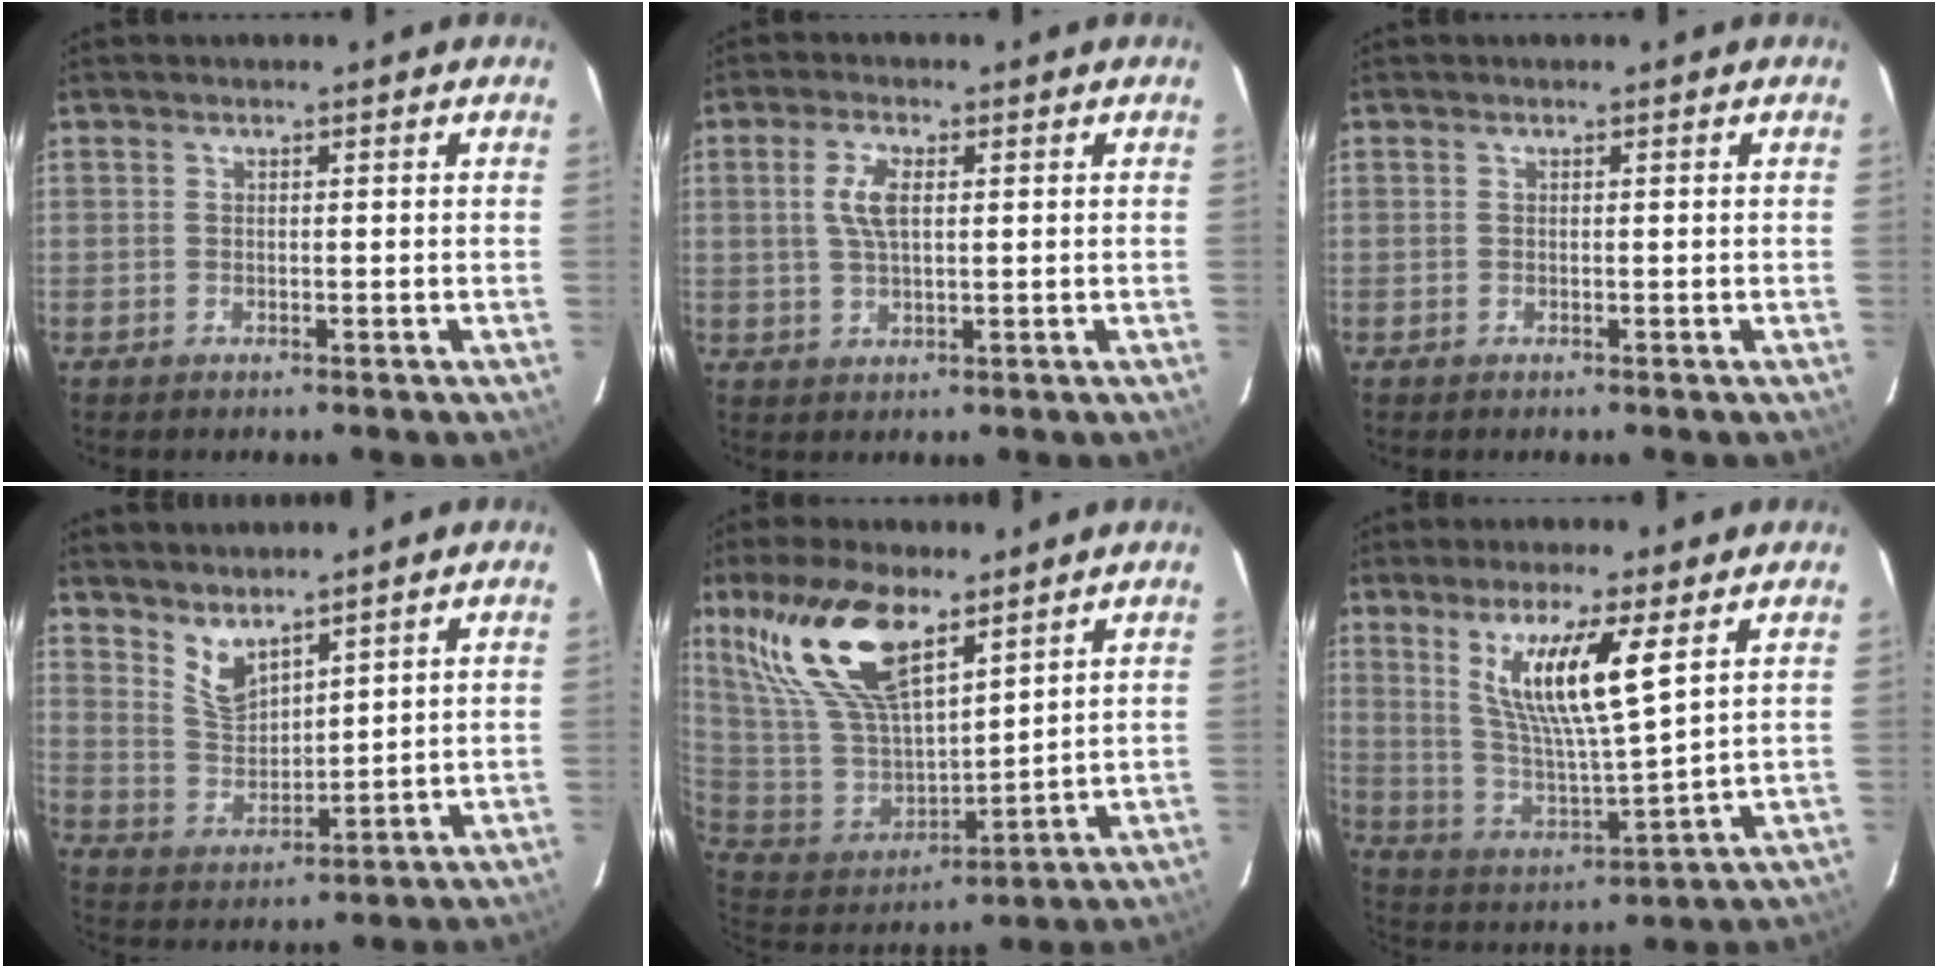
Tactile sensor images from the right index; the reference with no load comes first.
{"total": 5.0, "force": [1.1, 2.1, 4.3], "torque": [-0.085, 0.006, 0.022]}
{"total": 0.0}
{"total": 6.4, "force": [5.1, 2.3, 3.1], "torque": [-0.055, -0.005, 0.106]}
{"total": 18.7, "force": [11.5, 7.8, 12.6], "torque": [-0.254, 0.024, 0.243]}
{"total": 13.0, "force": [6.1, 1.2, 11.4], "torque": [-0.211, -0.013, 0.123]}